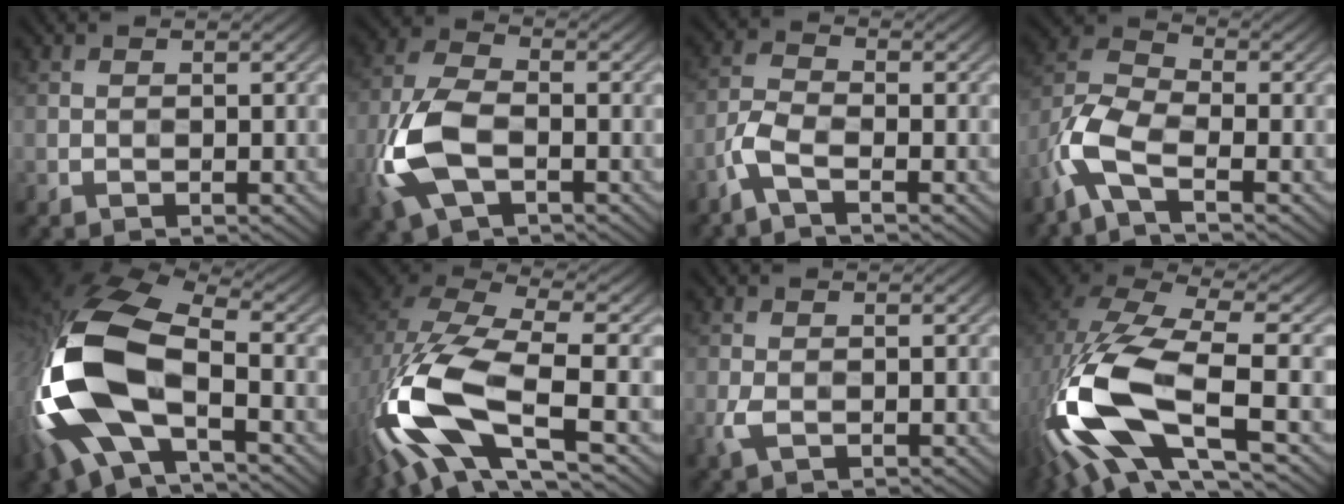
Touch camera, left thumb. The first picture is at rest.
{"total": 10.9, "force": [-3.6, 6.0, 8.4], "torque": [-0.212, -0.010, -0.082]}
{"total": 3.9, "force": [-2.4, 1.2, 2.8], "torque": [-0.071, 0.002, -0.063]}
{"total": 8.3, "force": [-4.4, 3.2, 6.3], "torque": [-0.149, 0.003, -0.111]}
{"total": 18.1, "force": [-4.1, 9.5, 14.8], "torque": [-0.364, -0.028, -0.071]}
{"total": 15.5, "force": [-4.9, 7.1, 12.8], "torque": [-0.312, -0.027, -0.098]}
{"total": 1.9, "force": [-0.6, 1.0, 1.5], "torque": [-0.044, -0.004, -0.014]}
{"total": 17.1, "force": [-5.0, 7.6, 14.5], "torque": [-0.355, -0.031, -0.092]}